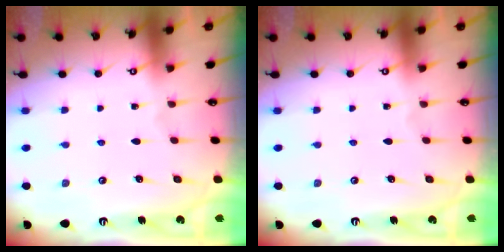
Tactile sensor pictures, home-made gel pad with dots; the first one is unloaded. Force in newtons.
{"total": 0.0}